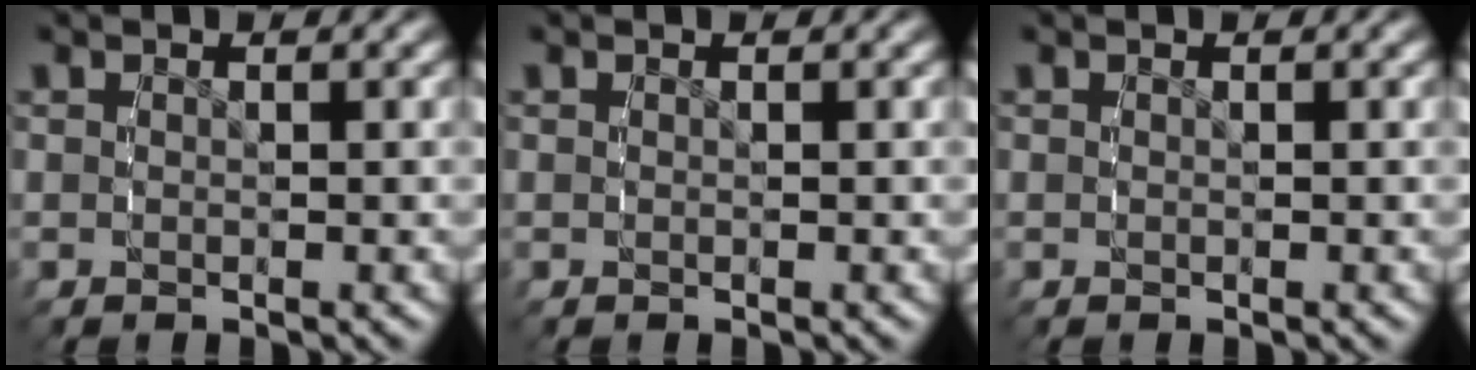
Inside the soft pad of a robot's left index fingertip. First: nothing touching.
{"total": 0.0}
{"total": 0.0}